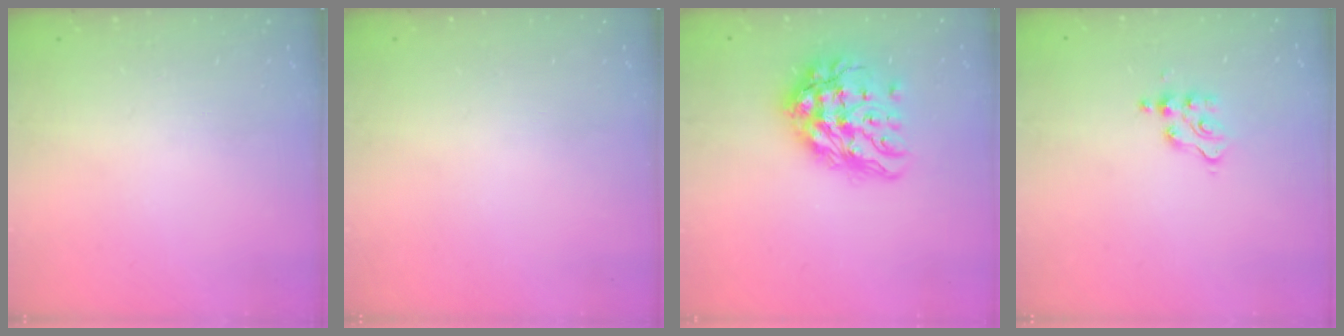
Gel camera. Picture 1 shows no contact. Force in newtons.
{"total": 0.0}
{"total": 15.6, "press": 15.6, "slide": 1.1}
{"total": 3.7, "press": 3.6, "slide": 0.5}